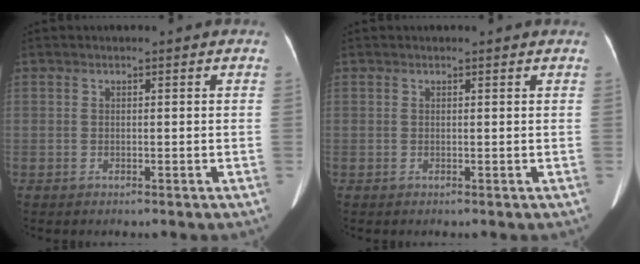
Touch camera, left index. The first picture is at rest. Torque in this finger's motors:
{"motor_torque": [-0.17, -0.10, 0.00, 0.01]}